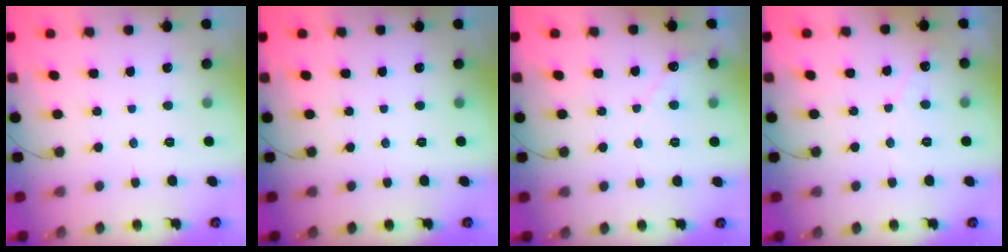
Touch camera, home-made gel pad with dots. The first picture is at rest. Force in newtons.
{"total": 0.0}
{"total": 3.9, "press": 3.9, "slide": 0.3}
{"total": 2.9, "press": 2.9, "slide": 0.2}